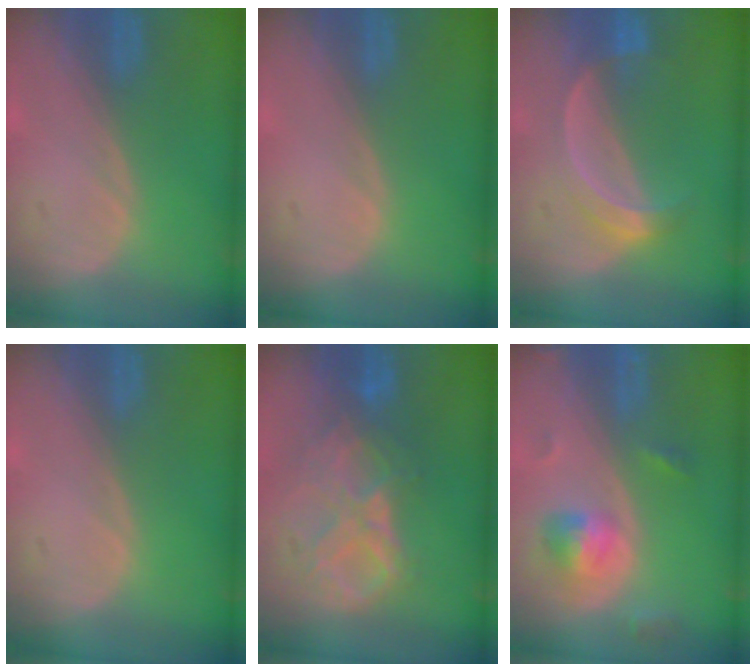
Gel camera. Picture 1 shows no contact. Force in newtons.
{"total": 0.0}
{"total": 5.0, "press": 4.9, "slide": 0.7}
{"total": 0.0}
{"total": 8.7, "press": 7.7, "slide": 4.1}
{"total": 5.3, "press": 5.1, "slide": 1.5}